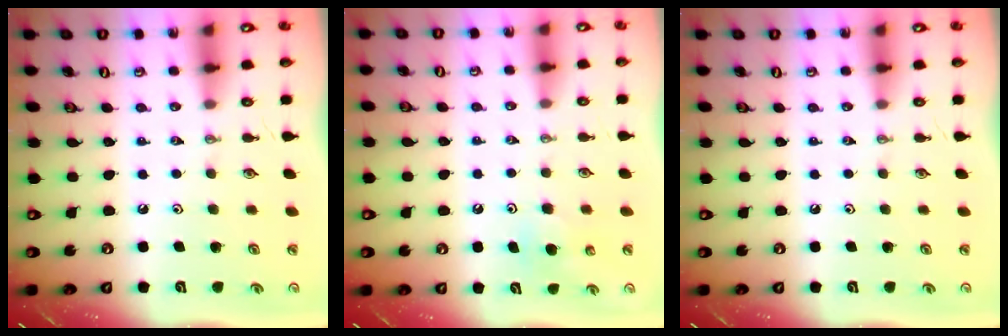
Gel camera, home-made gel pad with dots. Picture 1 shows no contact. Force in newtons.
{"total": 4.6, "press": 4.5, "slide": 0.4}
{"total": 0.0}